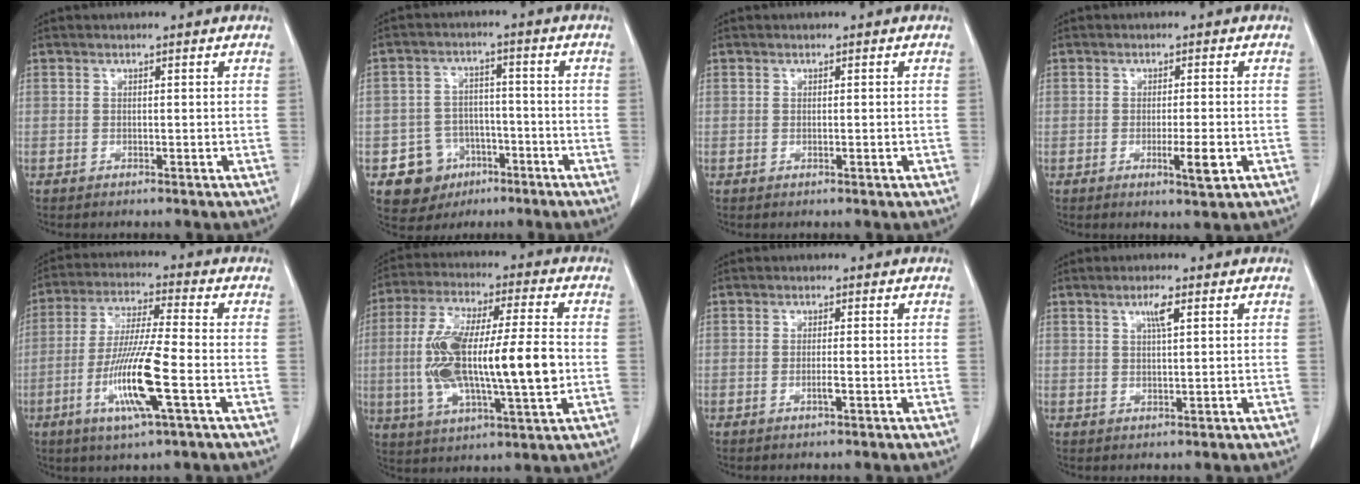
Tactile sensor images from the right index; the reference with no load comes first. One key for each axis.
{"total": 9.1, "fx": -4.1, "fy": 7.8, "fz": 2.2, "tx": -0.033, "ty": 0.018, "tz": -0.058}
{"total": 0.8, "fx": -0.2, "fy": 0.1, "fz": 0.8, "tx": -0.018, "ty": -0.004, "tz": 0.002}
{"total": 4.0, "fx": -1.2, "fy": 0.3, "fz": 3.8, "tx": -0.062, "ty": -0.008, "tz": -0.017}
{"total": 12.6, "fx": -4.0, "fy": 0.2, "fz": 12.0, "tx": -0.242, "ty": -0.016, "tz": -0.078}
{"total": 18.6, "fx": -1.3, "fy": 3.7, "fz": 18.2, "tx": -0.352, "ty": 0.006, "tz": -0.021}
{"total": 1.5, "fx": -0.5, "fy": 0.0, "fz": 1.5, "tx": -0.031, "ty": -0.003, "tz": -0.010}
{"total": 3.1, "fx": 1.3, "fy": 0.2, "fz": 2.7, "tx": -0.050, "ty": -0.002, "tz": 0.023}